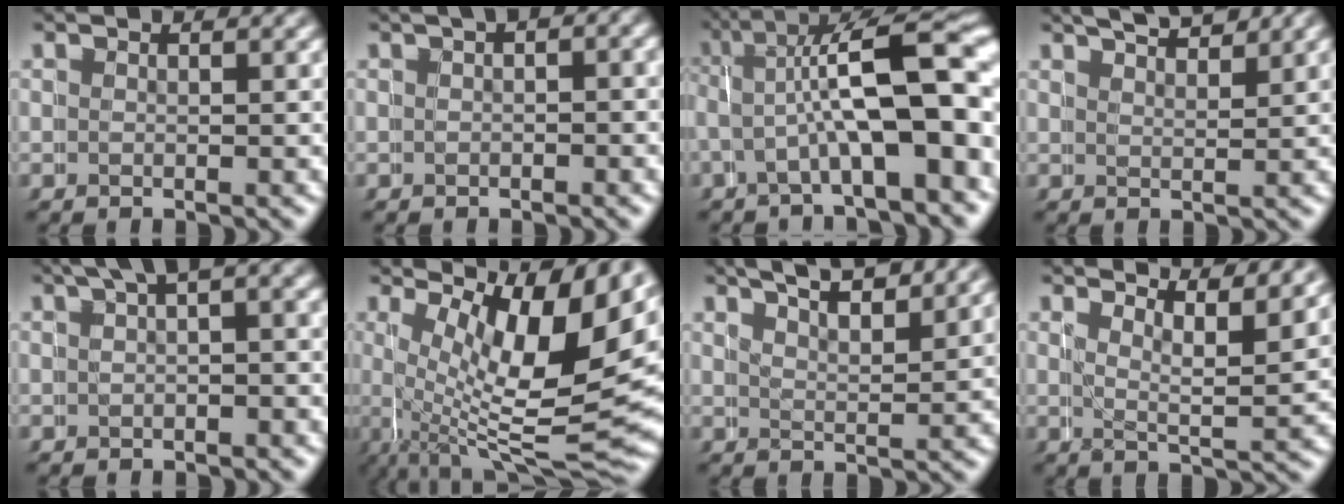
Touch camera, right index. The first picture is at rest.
{"total": 1.4, "force": [-0.1, 1.1, 0.9], "torque": [-0.004, 0.011, -0.011]}
{"total": 10.3, "force": [0.7, 4.6, 9.2], "torque": [-0.146, -0.002, 0.009]}
{"total": 4.4, "force": [4.0, 0.8, 1.5], "torque": [-0.021, 0.002, 0.063]}
{"total": 3.2, "force": [1.1, 1.5, 2.5], "torque": [-0.032, 0.012, 0.009]}
{"total": 11.9, "force": [2.5, 4.7, 10.6], "torque": [-0.162, -0.016, 0.041]}
{"total": 6.2, "force": [5.2, 1.9, 2.8], "torque": [-0.046, 0.008, 0.073]}
{"total": 4.0, "force": [3.1, 0.9, 2.3], "torque": [-0.035, -0.008, 0.043]}